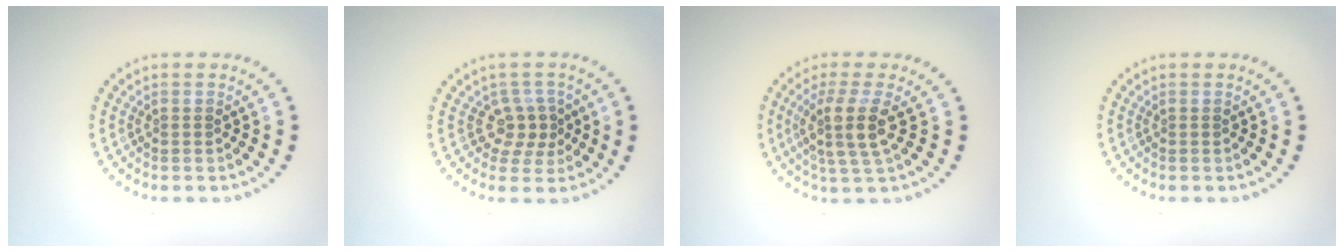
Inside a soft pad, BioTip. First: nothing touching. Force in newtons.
{"total": 2.3, "press": 1.8, "slide": 1.4}
{"total": 3.7, "press": 2.9, "slide": 2.2}
{"total": 0.0}